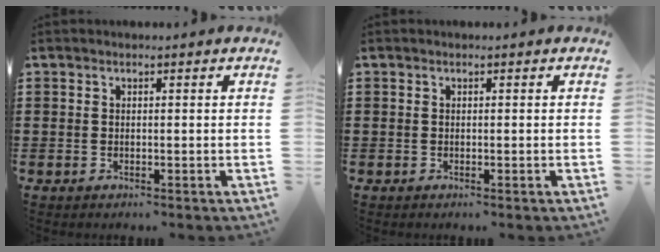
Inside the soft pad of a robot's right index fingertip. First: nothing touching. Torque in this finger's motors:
{"motor_torque": [0.52, 0.46, 0.04, 0.01]}